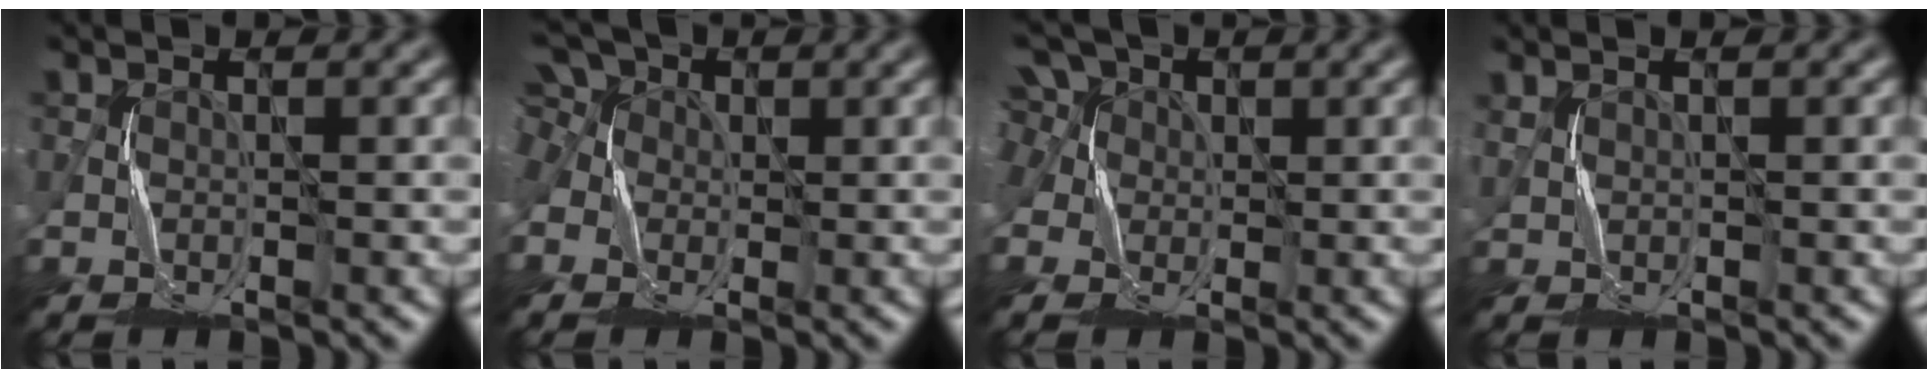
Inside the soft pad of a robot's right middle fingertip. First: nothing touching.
{"total": 6.3, "force": [1.2, 5.1, 3.5], "torque": [-0.084, 0.030, -0.018]}
{"total": 6.8, "force": [2.7, 5.3, 3.3], "torque": [-0.080, 0.028, 0.024]}
{"total": 0.8, "force": [0.7, 0.2, 0.3], "torque": [-0.014, 0.001, 0.017]}